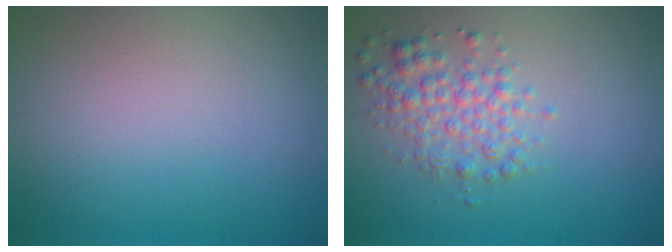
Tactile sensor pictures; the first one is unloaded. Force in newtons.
{"total": 3.1, "press": 3.1, "slide": 0.1}